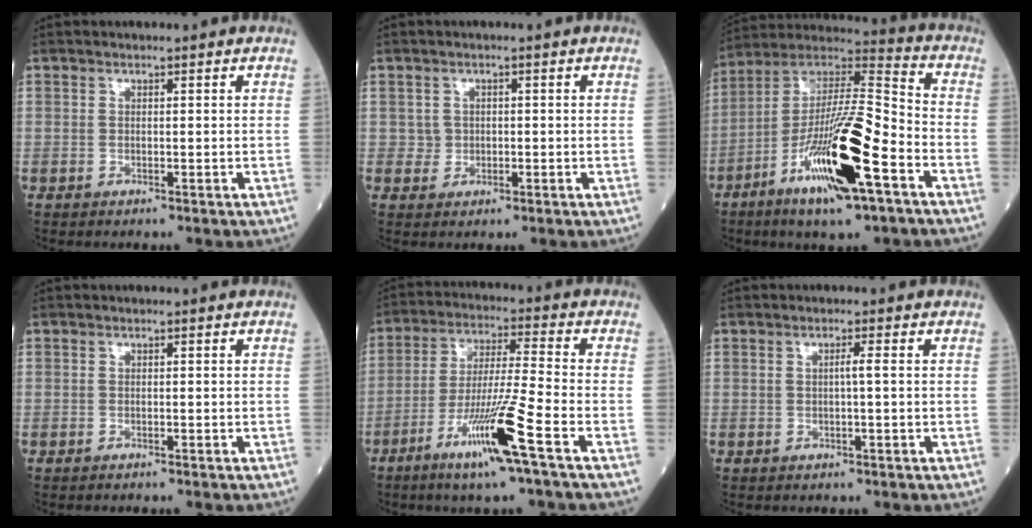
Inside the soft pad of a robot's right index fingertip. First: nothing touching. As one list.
[{"total": 1.6, "force": [0.0, 1.6, 0.1], "torque": [0.005, 0.004, 0.000]}, {"total": 19.8, "force": [-8.5, 2.5, 17.7], "torque": [-0.338, -0.019, -0.152]}, {"total": 0.9, "force": [-0.9, 0.1, 0.3], "torque": [-0.006, -0.001, -0.012]}, {"total": 12.2, "force": [-6.2, -1.2, 10.4], "torque": [-0.196, -0.020, -0.118]}, {"total": 1.1, "force": [0.0, -0.3, 1.1], "torque": [-0.017, 0.002, -0.003]}]